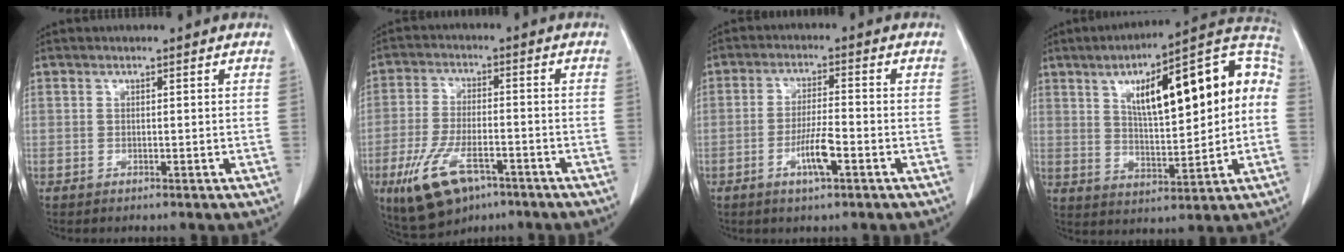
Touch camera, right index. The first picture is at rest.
{"total": 11.1, "force": [-6.2, 4.5, 8.1], "torque": [-0.169, -0.010, -0.099]}
{"total": 5.7, "force": [-2.4, 0.7, 5.1], "torque": [-0.097, -0.004, -0.044]}
{"total": 20.5, "force": [4.2, 5.6, 19.2], "torque": [-0.284, 0.042, 0.062]}